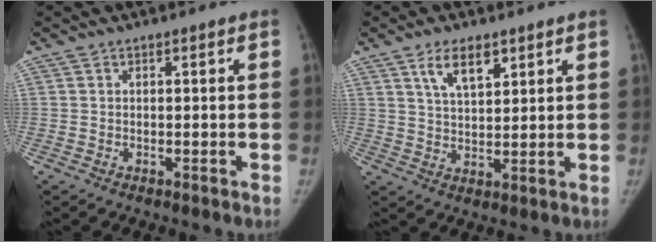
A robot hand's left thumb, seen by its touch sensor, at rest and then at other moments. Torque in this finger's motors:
{"motor_torque": [0.38, -0.05, 0.70, -0.26, 0.18]}